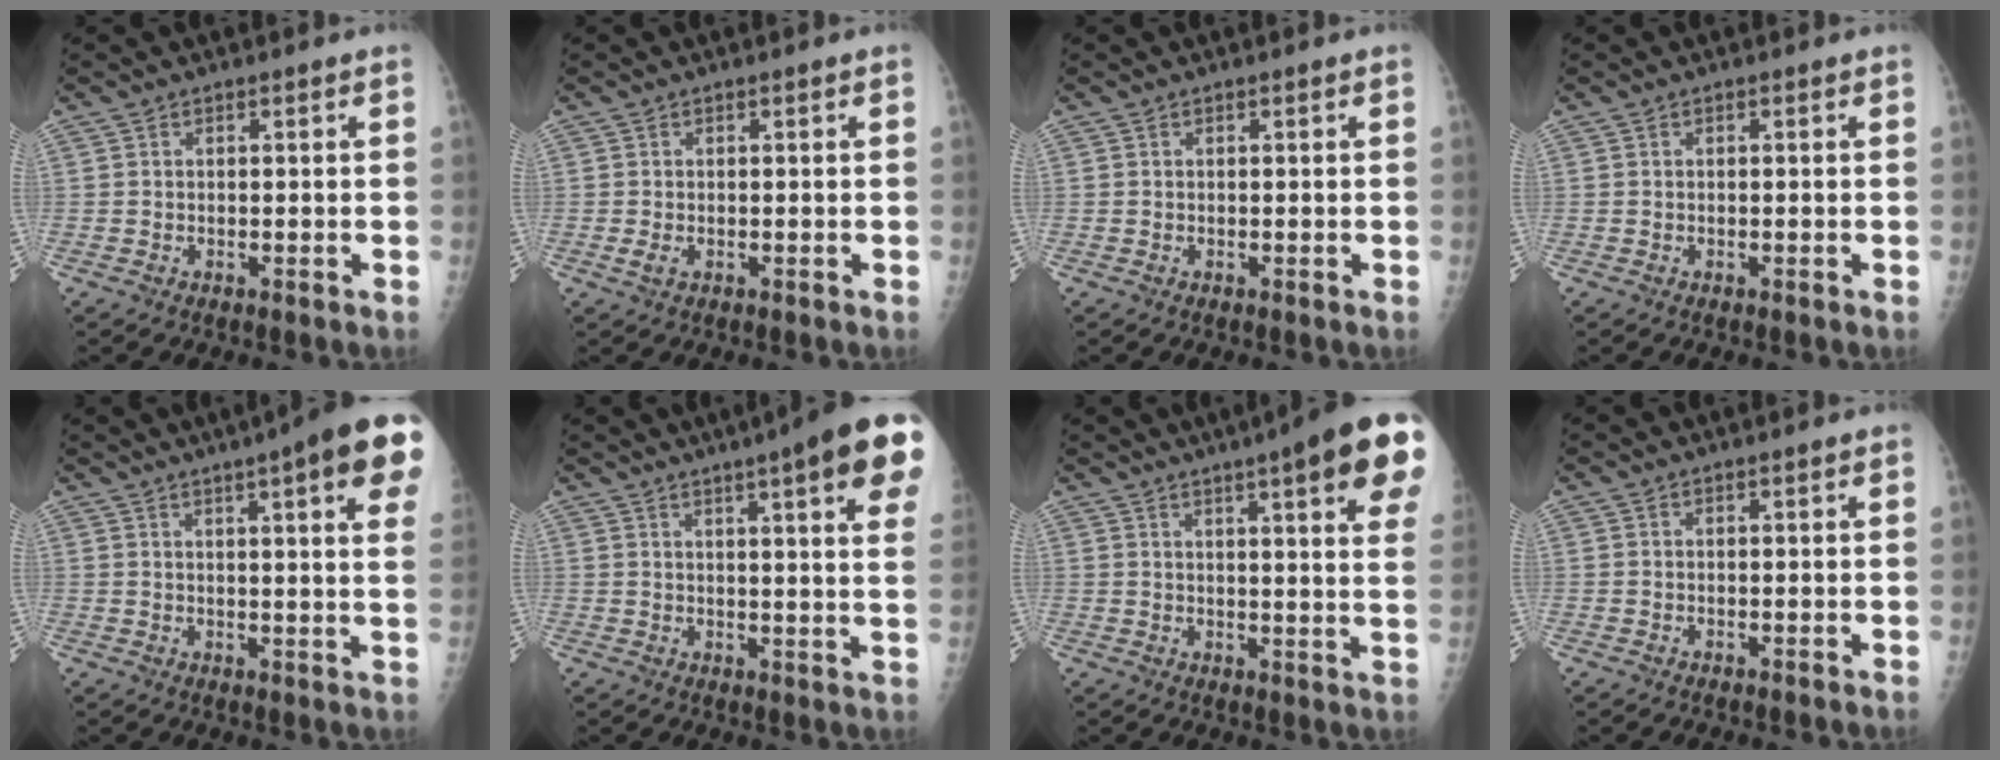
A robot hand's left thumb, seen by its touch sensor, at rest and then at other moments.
{"total": 1.6, "force": [-0.2, 0.7, 1.4], "torque": [-0.029, 0.005, 0.003]}
{"total": 0.0}
{"total": 0.0}
{"total": 17.7, "force": [9.1, 2.9, 14.9], "torque": [-0.185, -0.013, 0.104]}
{"total": 19.0, "force": [10.3, 2.8, 15.6], "torque": [-0.195, -0.019, 0.119]}
{"total": 19.6, "force": [10.8, 3.3, 16.0], "torque": [-0.196, -0.025, 0.123]}
{"total": 0.5, "force": [0.3, 0.0, 0.4], "torque": [-0.008, 0.000, 0.004]}